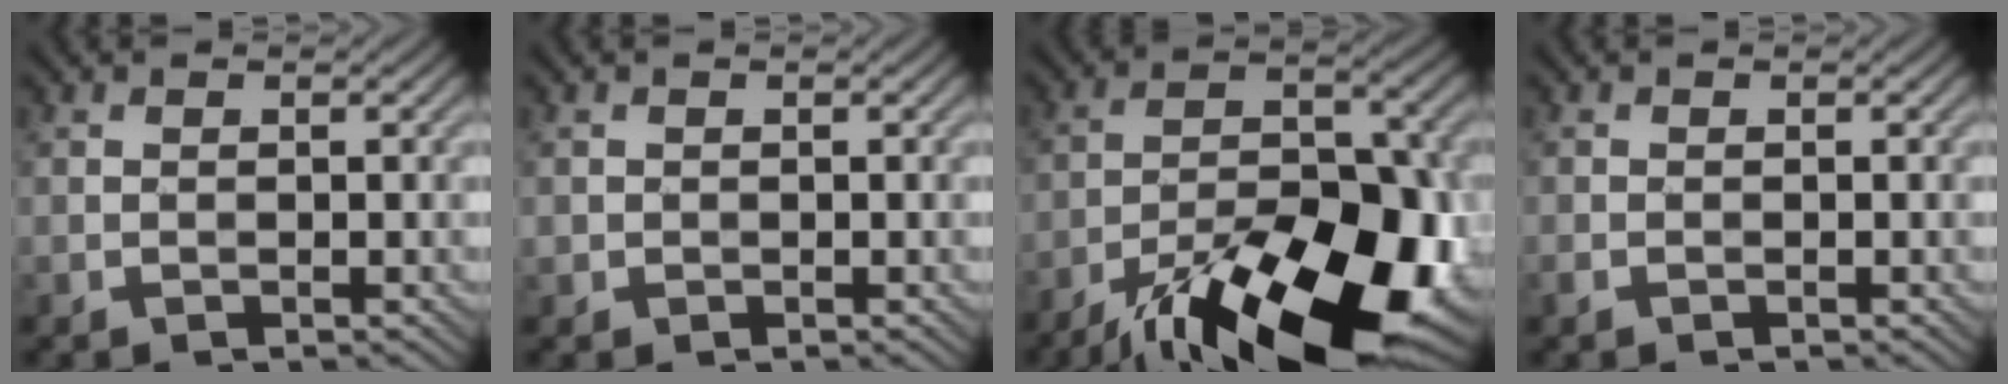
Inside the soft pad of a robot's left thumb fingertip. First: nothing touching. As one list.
[{"total": 0.6, "force": [0.0, 0.6, 0.0], "torque": [-0.001, -0.004, -0.001]}, {"total": 19.6, "force": [-11.9, 7.6, 13.6], "torque": [-0.202, -0.018, -0.192]}, {"total": 0.7, "force": [-0.6, 0.3, 0.3], "torque": [-0.010, -0.002, -0.012]}]